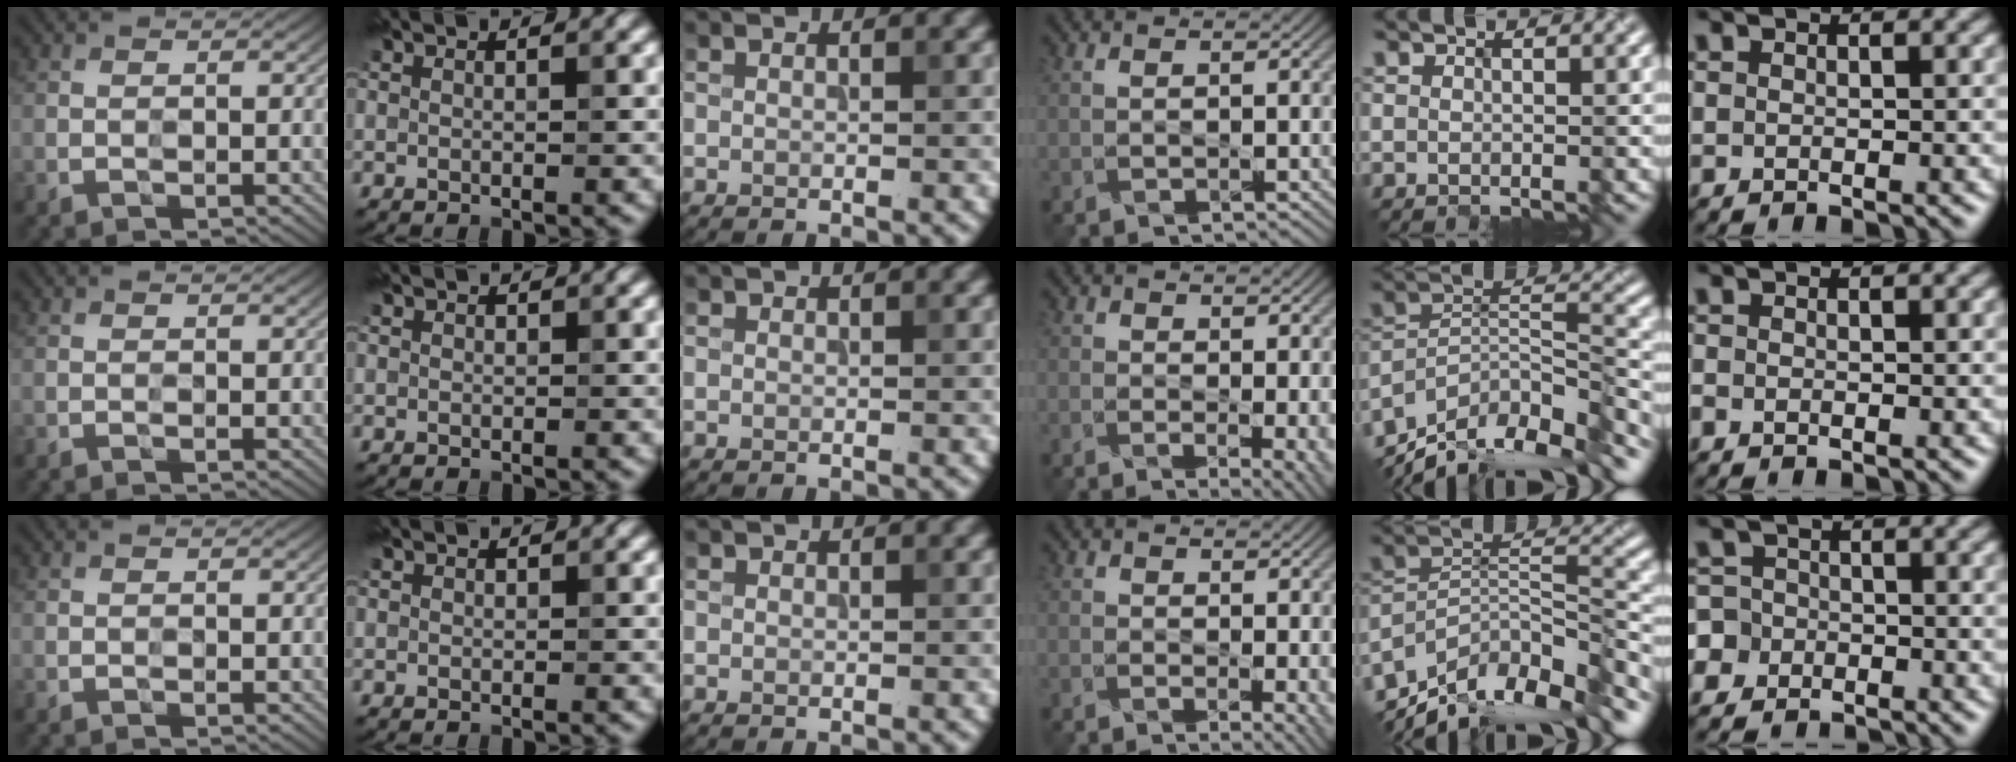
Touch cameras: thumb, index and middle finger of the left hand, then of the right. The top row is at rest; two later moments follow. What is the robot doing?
{"motion": "open", "object": "medicine box"}